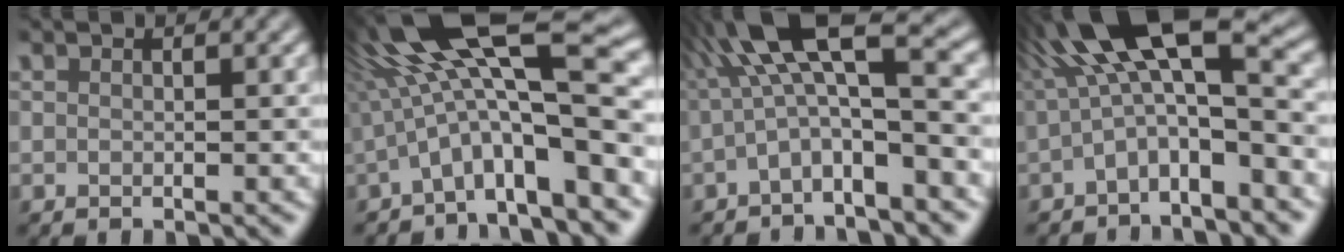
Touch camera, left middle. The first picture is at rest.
{"total": 12.6, "force": [0.3, 2.9, 12.2], "torque": [-0.200, 0.032, 0.006]}
{"total": 8.4, "force": [-0.5, 2.2, 8.1], "torque": [-0.142, 0.034, -0.031]}
{"total": 9.7, "force": [-0.5, 2.9, 9.3], "torque": [-0.161, 0.033, -0.031]}